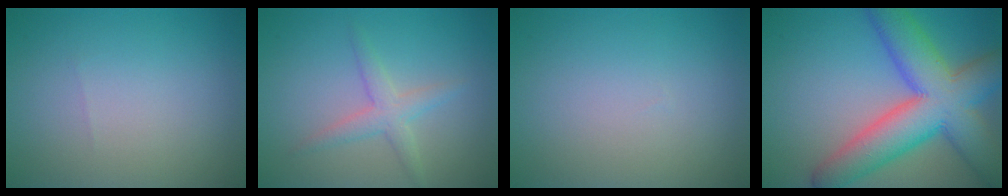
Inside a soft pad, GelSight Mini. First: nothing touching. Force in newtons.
{"total": 2.3, "press": 2.3, "slide": 0.1}
{"total": 0.0}
{"total": 11.3, "press": 11.3, "slide": 0.2}